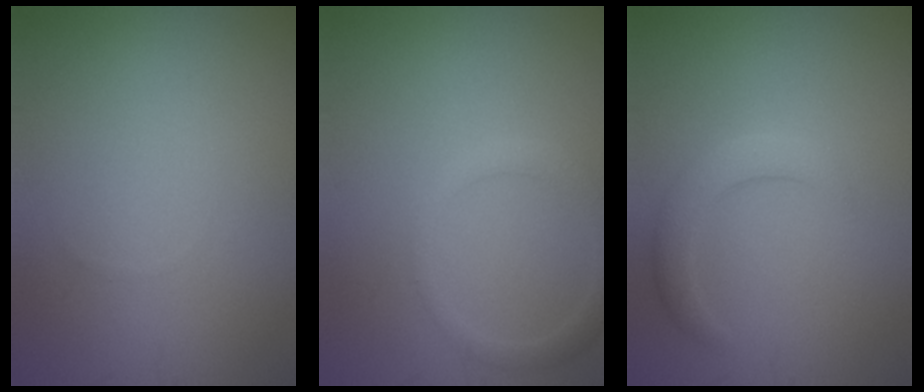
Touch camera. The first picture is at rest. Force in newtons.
{"total": 1.9, "press": 1.9, "slide": 0.1}
{"total": 2.6, "press": 2.6, "slide": 0.1}